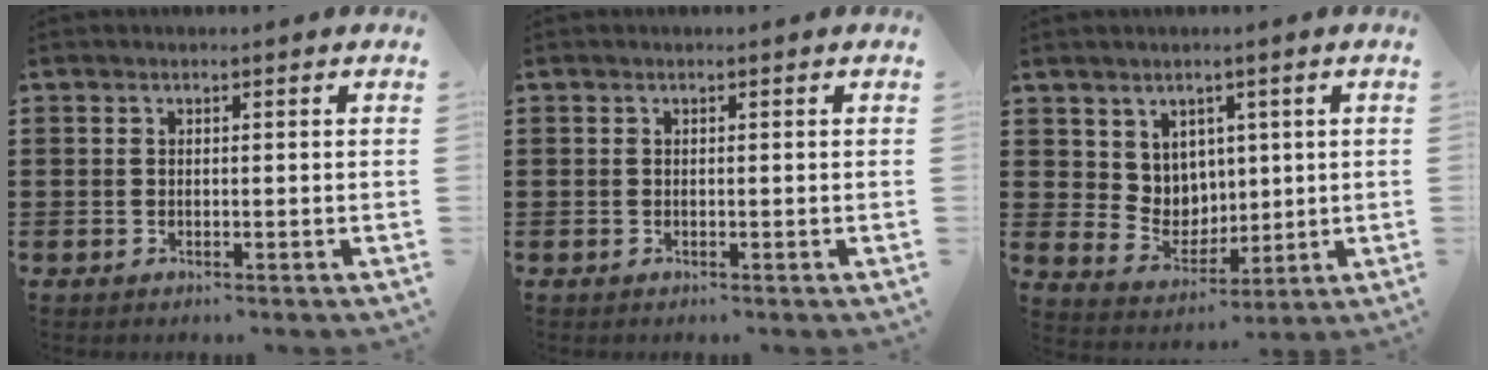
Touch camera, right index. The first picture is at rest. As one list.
[{"total": 0.0}, {"total": 5.8, "force": [3.3, 4.7, 0.6], "torque": [-0.033, -0.010, 0.063]}]